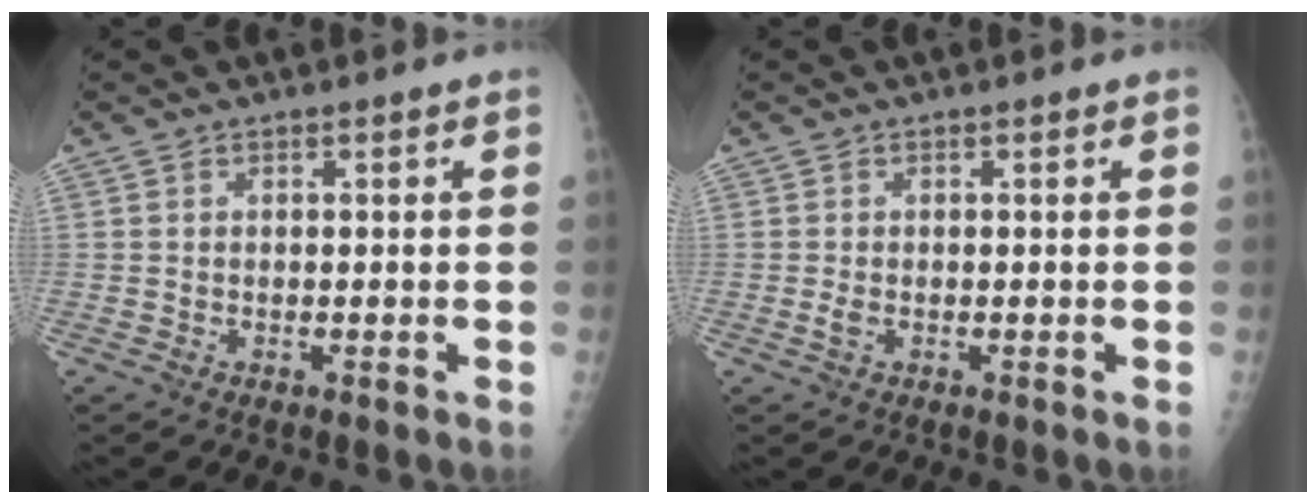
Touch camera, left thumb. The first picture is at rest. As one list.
[{"total": 1.4, "force": [-0.1, 0.8, 1.1], "torque": [-0.026, -0.003, -0.006]}]